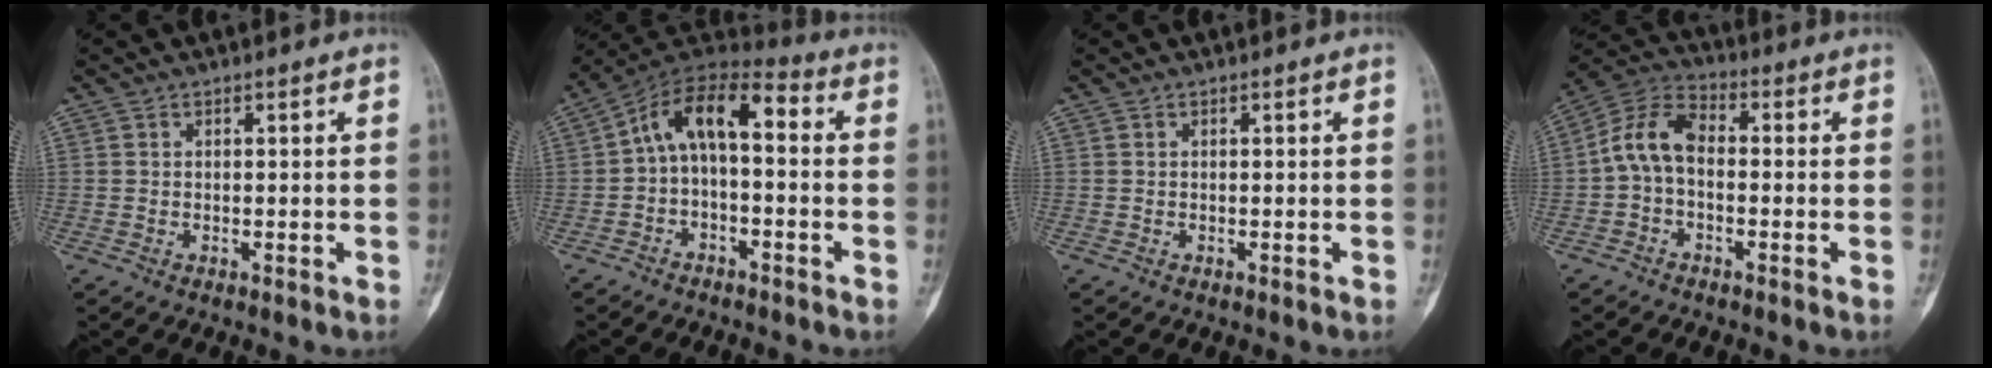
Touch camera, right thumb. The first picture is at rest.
{"total": 11.4, "force": [0.0, 6.0, 9.7], "torque": [-0.153, 0.056, -0.015]}
{"total": 0.0}
{"total": 8.6, "force": [-0.8, 5.4, 6.7], "torque": [-0.122, 0.030, -0.031]}